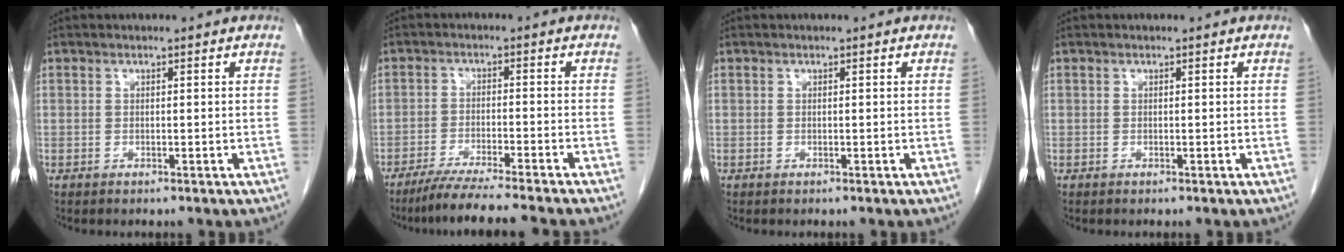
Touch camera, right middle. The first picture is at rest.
{"total": 9.6, "force": [-8.2, -1.4, 4.8], "torque": [-0.057, -0.032, -0.132]}
{"total": 0.0}
{"total": 0.0}